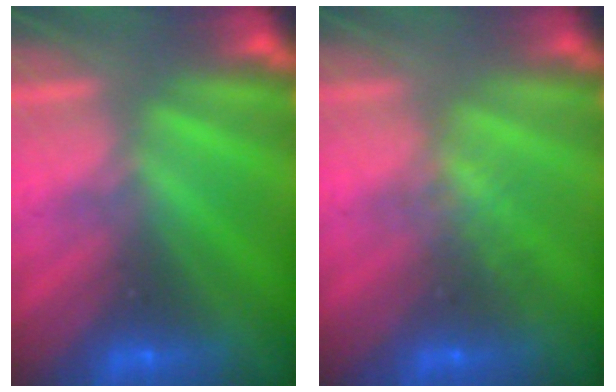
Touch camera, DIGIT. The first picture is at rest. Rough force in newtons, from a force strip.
{"total": 1.9}